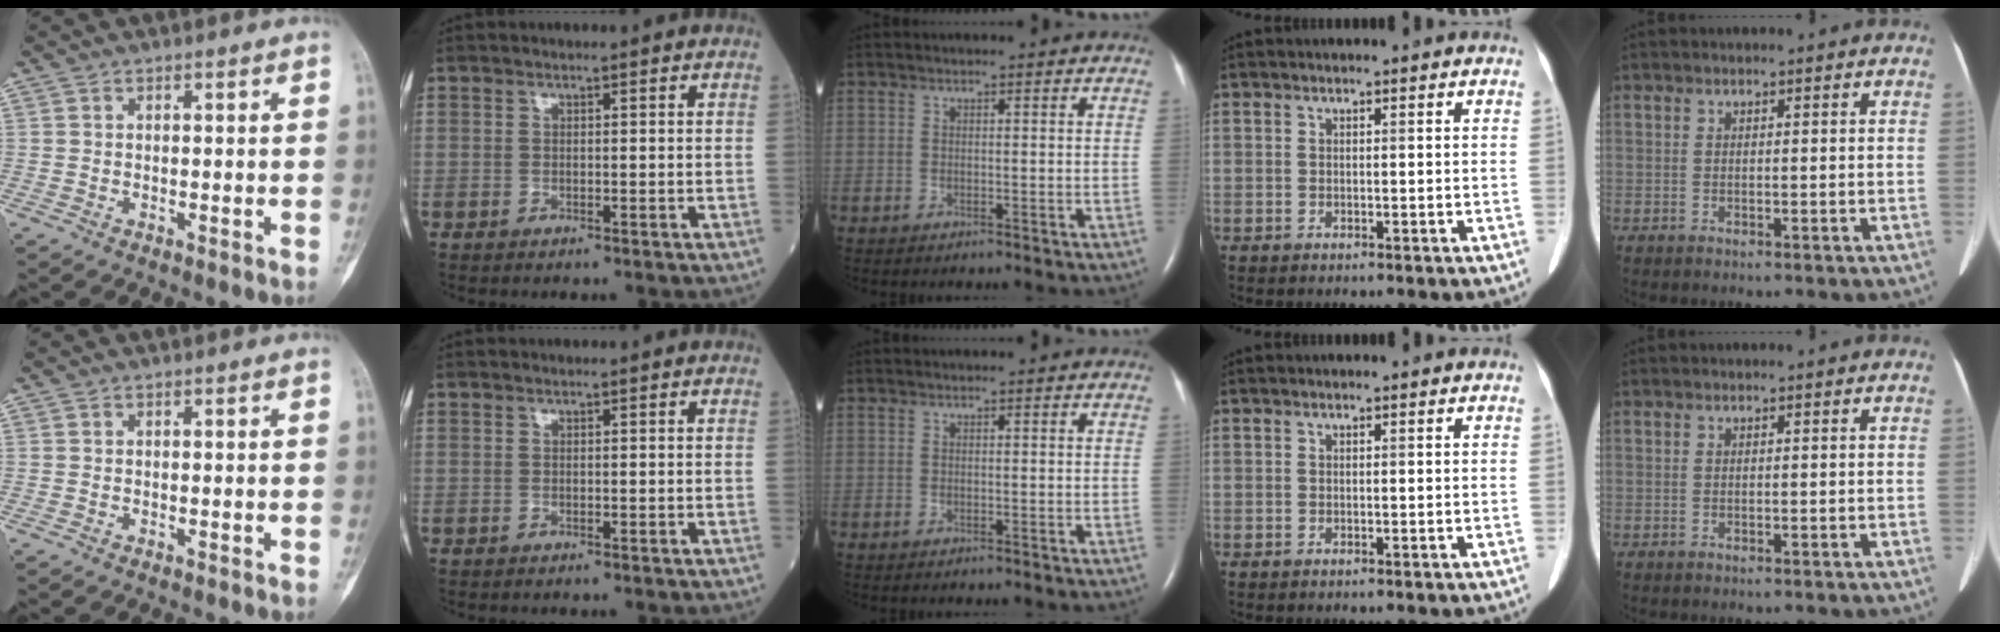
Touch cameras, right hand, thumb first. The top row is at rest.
{}